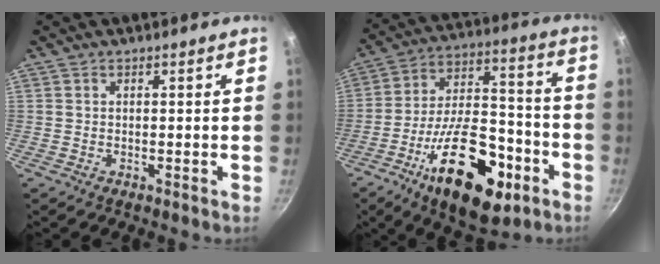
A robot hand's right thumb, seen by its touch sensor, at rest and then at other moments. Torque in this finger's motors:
{"motor_torque": [2.15, 2.85, 2.22, -0.55, 0.28]}